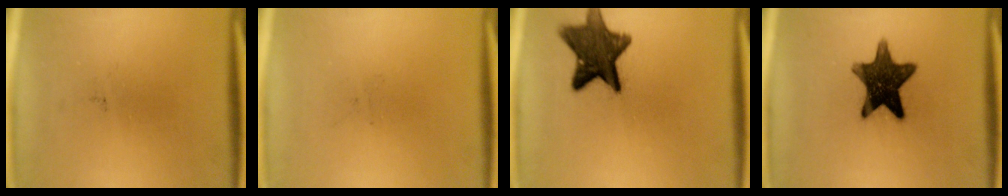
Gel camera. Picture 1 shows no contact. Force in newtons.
{"total": 0.0}
{"total": 11.8}
{"total": 13.5}